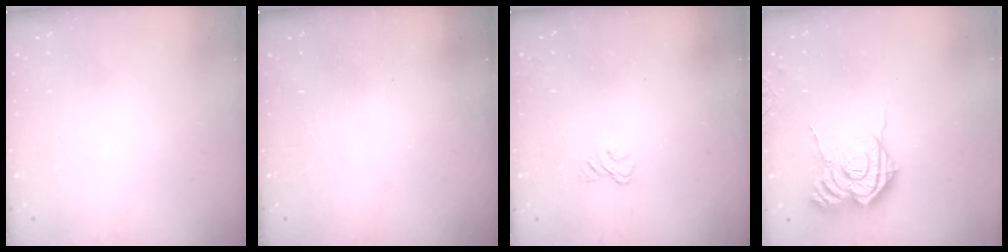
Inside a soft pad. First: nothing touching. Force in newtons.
{"total": 2.3, "press": 2.2, "slide": 0.8}
{"total": 2.3, "press": 1.9, "slide": 1.3}
{"total": 15.7, "press": 15.6, "slide": 1.9}